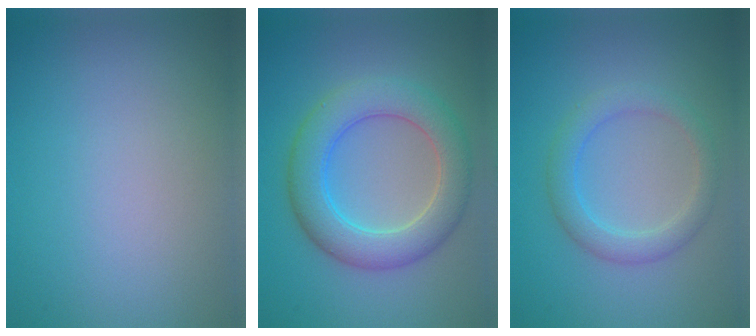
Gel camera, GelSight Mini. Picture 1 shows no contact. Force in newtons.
{"total": 6.2, "press": 6.1, "slide": 0.5}
{"total": 1.9, "press": 1.9, "slide": 0.2}